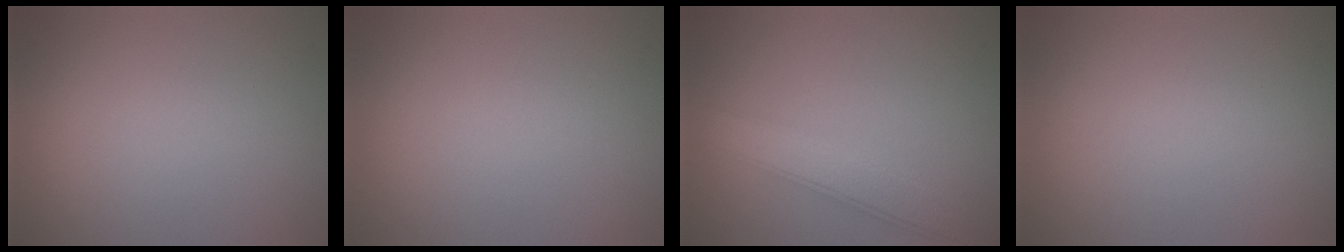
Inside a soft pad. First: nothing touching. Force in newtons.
{"total": 0.0}
{"total": 4.6, "press": 4.6, "slide": 0.3}
{"total": 0.0}